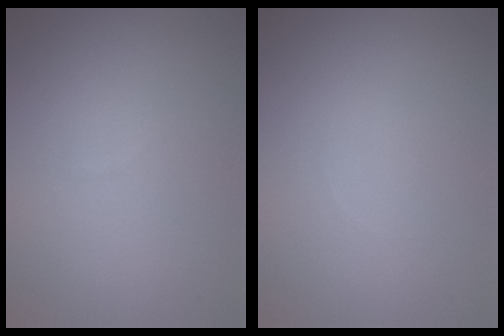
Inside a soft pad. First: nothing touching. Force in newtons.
{"total": 0.0}